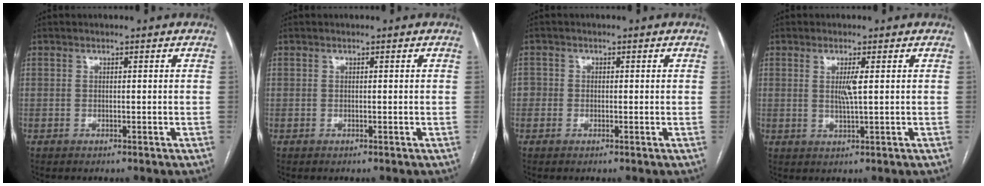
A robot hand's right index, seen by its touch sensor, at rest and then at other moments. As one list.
[{"total": 0.0}, {"total": 1.8, "force": [-0.3, 1.7, 0.3], "torque": [0.005, 0.008, -0.007]}, {"total": 2.7, "force": [0.6, -0.2, 2.6], "torque": [-0.055, -0.005, 0.012]}]